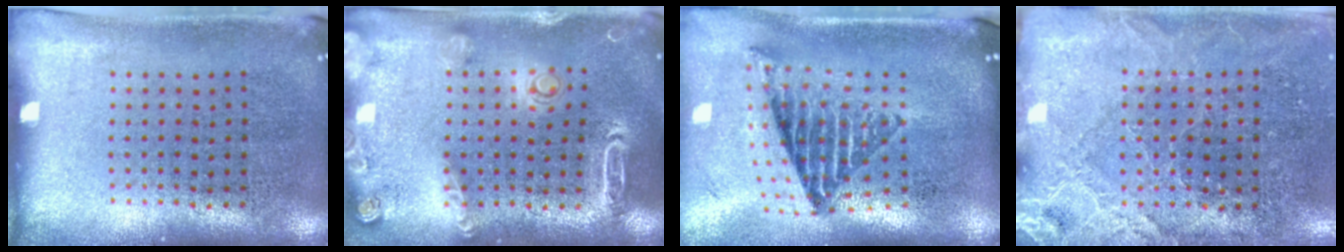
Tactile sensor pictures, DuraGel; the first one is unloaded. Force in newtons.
{"total": 1.9, "press": 1.9, "slide": 0.5}
{"total": 1.8, "press": 1.4, "slide": 1.1}
{"total": 2.8, "press": 2.8, "slide": 0.2}